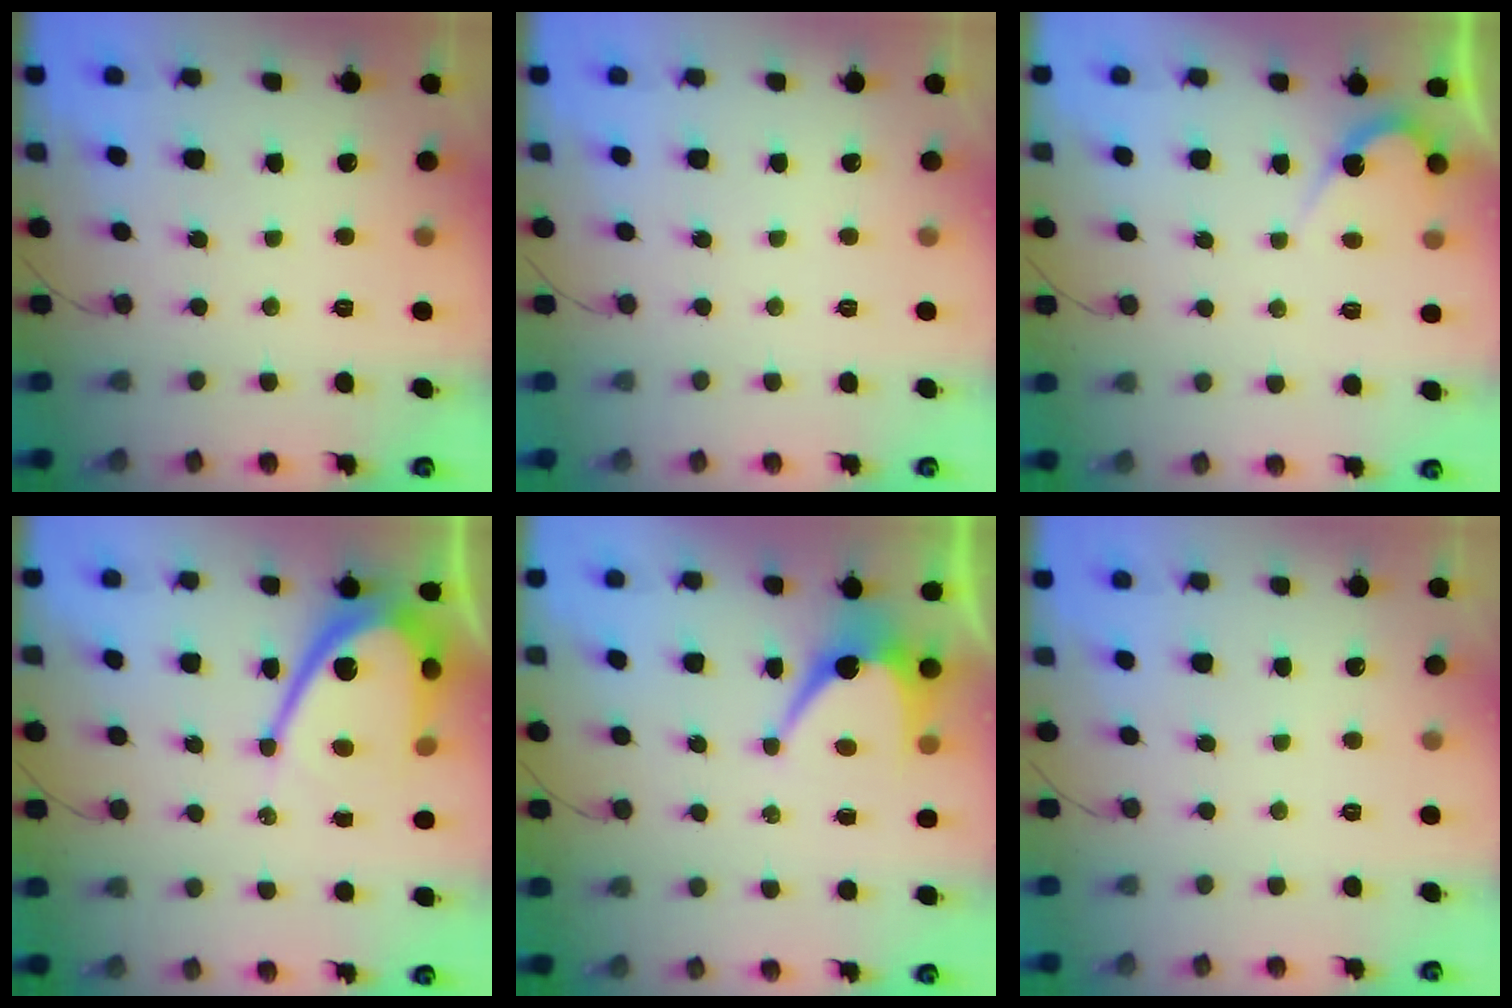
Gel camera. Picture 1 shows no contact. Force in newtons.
{"total": 0.0}
{"total": 4.3, "press": 4.2, "slide": 0.3}
{"total": 13.4, "press": 13.3, "slide": 1.1}
{"total": 7.1, "press": 7.0, "slide": 0.5}
{"total": 0.0}